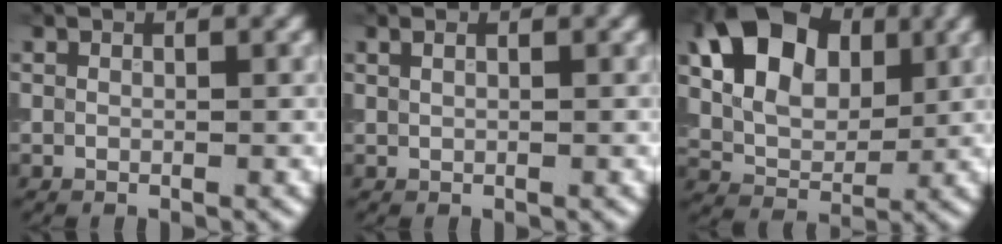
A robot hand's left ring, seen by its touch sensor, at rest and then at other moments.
{"total": 1.2, "force": [0.7, 0.6, 0.8], "torque": [-0.009, -0.002, -0.001]}
{"total": 10.6, "force": [3.3, 7.0, 7.3], "torque": [-0.132, 0.012, 0.047]}